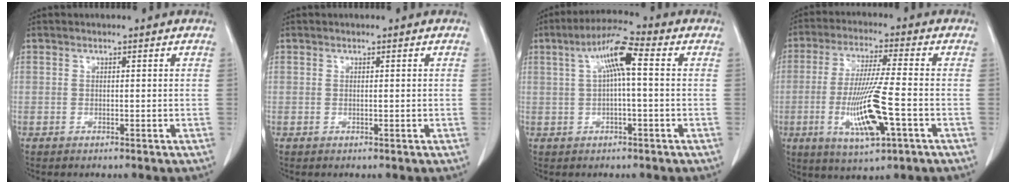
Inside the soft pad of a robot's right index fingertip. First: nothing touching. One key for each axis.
{"total": 0.0}
{"total": 7.0, "fx": 1.3, "fy": 0.7, "fz": 6.9, "tx": -0.127, "ty": 0.024, "tz": 0.022}
{"total": 12.3, "fx": -3.6, "fy": 0.8, "fz": 11.8, "tx": -0.232, "ty": -0.018, "tz": -0.064}